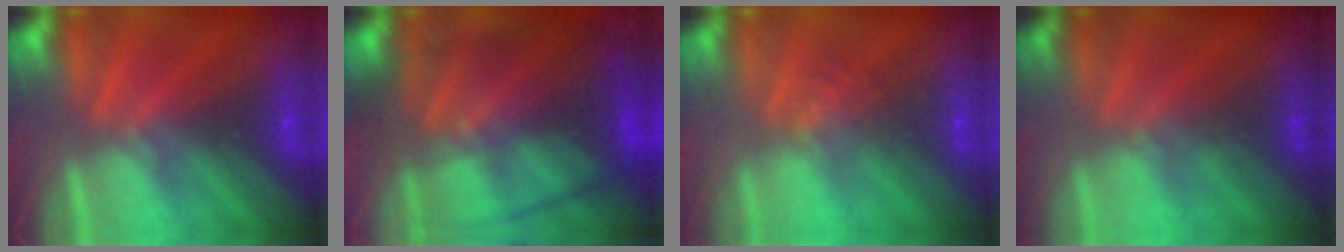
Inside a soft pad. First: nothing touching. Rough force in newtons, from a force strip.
{"total": 7.7}
{"total": 2.8}
{"total": 1.8}